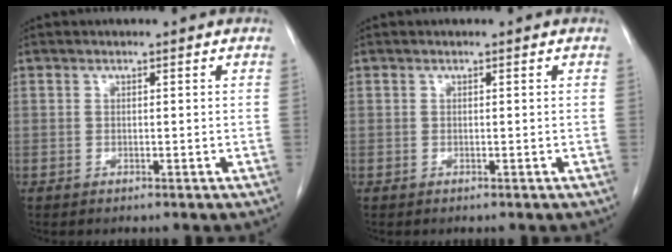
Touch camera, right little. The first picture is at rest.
{"total": 0.0}